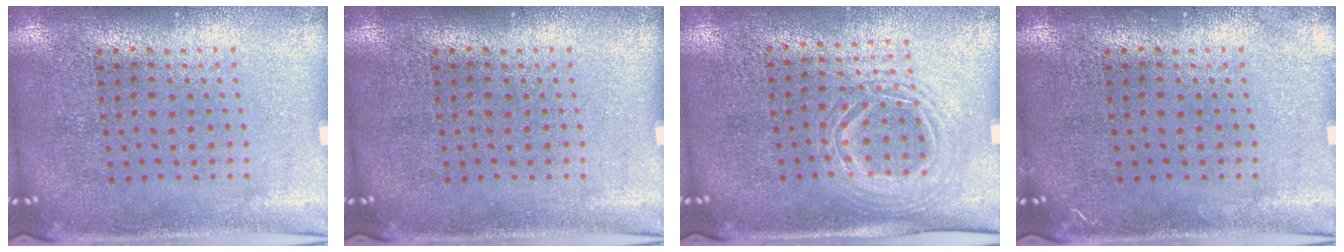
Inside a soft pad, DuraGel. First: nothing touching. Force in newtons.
{"total": 0.0}
{"total": 1.5, "press": 1.3, "slide": 0.7}
{"total": 0.8, "press": 0.7, "slide": 0.2}